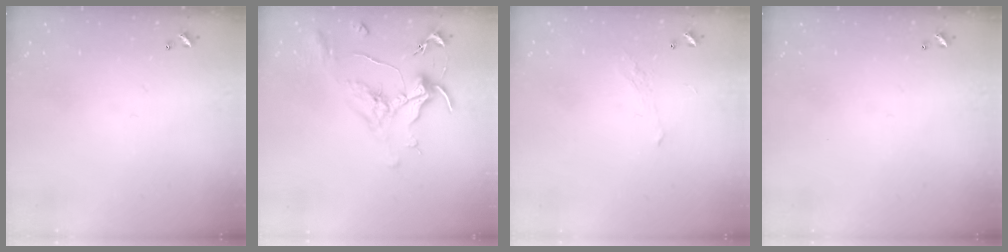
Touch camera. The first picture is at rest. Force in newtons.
{"total": 1.8, "press": 1.5, "slide": 0.9}
{"total": 1.1, "press": 0.8, "slide": 0.7}
{"total": 0.0}